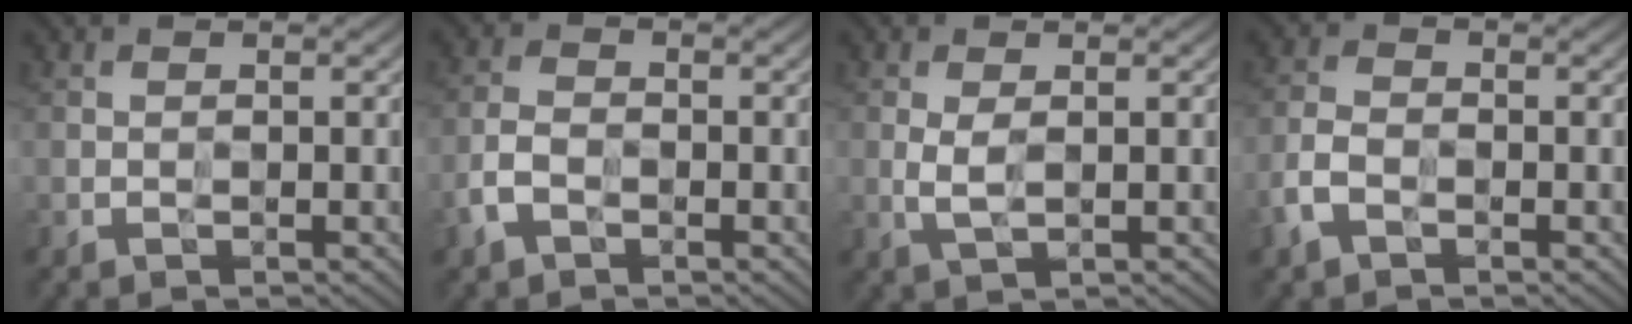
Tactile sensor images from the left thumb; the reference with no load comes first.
{"total": 3.9, "force": [-2.4, 2.3, 1.9], "torque": [-0.040, -0.006, -0.054]}
{"total": 2.3, "force": [0.3, 1.0, 2.0], "torque": [-0.048, -0.004, 0.005]}
{"total": 4.3, "force": [-2.6, 2.6, 2.2], "torque": [-0.049, -0.007, -0.058]}